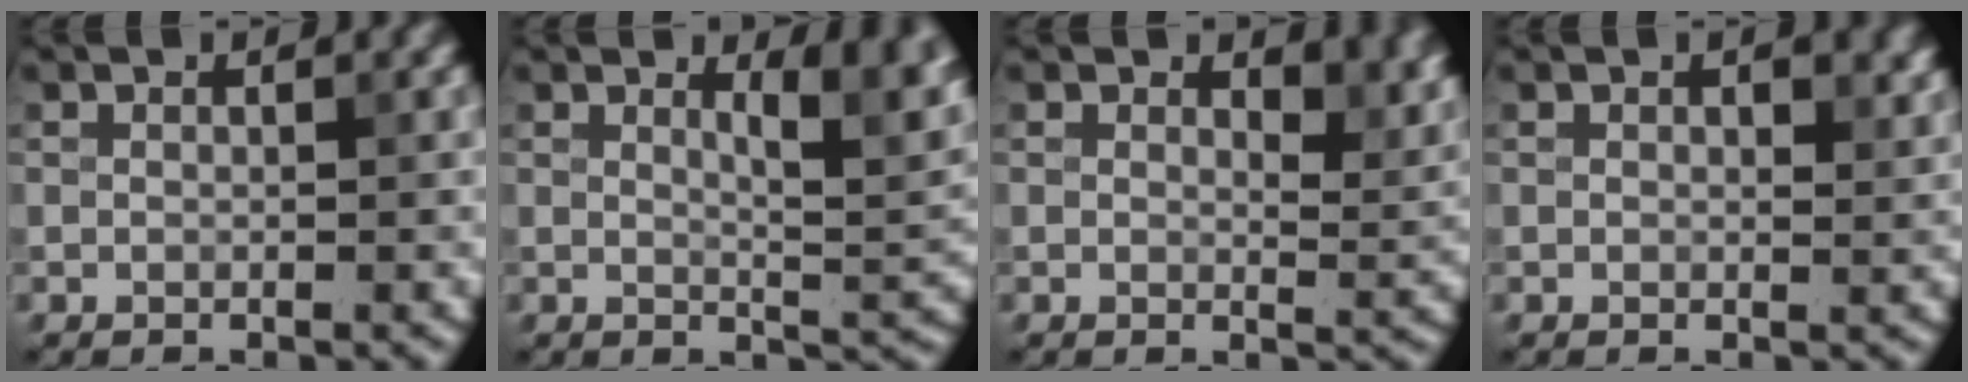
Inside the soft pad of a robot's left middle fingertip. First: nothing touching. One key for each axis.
{"total": 5.0, "fx": 2.5, "fy": 1.6, "fz": 4.0, "tx": -0.044, "ty": -0.005, "tz": 0.037}
{"total": 3.3, "fx": 2.1, "fy": 1.5, "fz": 2.0, "tx": -0.029, "ty": -0.009, "tz": 0.024}
{"total": 1.6, "fx": 0.7, "fy": 0.8, "fz": 1.2, "tx": -0.011, "ty": -0.004, "tz": 0.012}